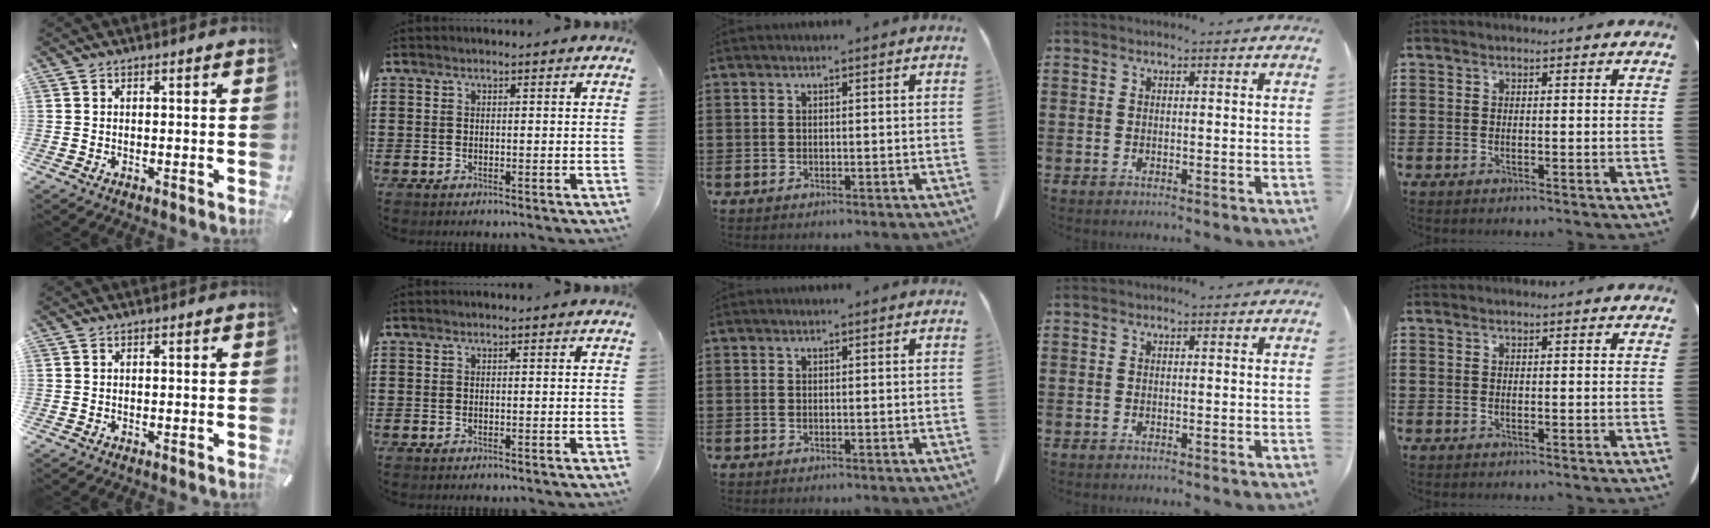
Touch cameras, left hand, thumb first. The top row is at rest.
{}